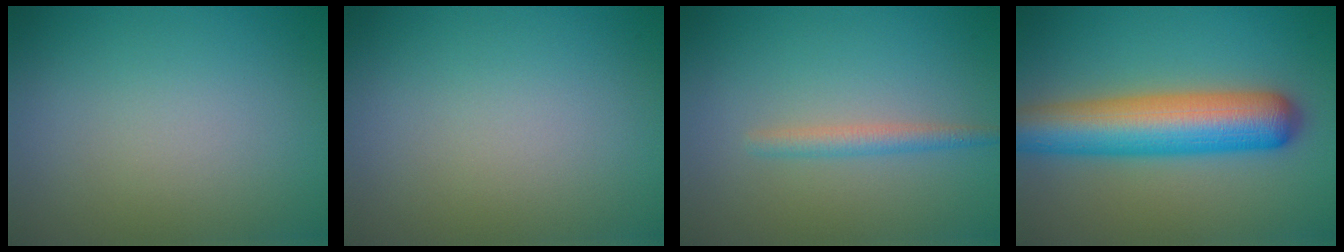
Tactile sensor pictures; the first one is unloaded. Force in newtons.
{"total": 0.0}
{"total": 1.7, "press": 1.7, "slide": 0.1}
{"total": 9.1, "press": 9.1, "slide": 0.2}